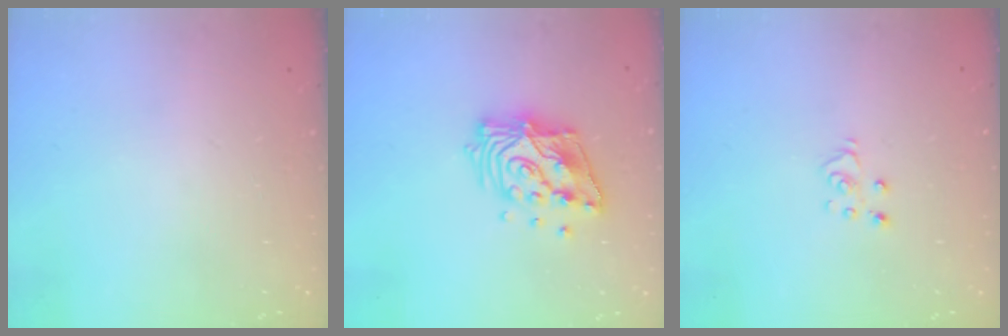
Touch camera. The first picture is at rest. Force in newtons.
{"total": 13.9, "press": 13.8, "slide": 1.5}
{"total": 3.6, "press": 3.6, "slide": 0.2}